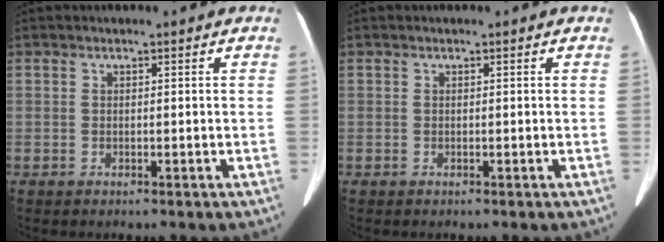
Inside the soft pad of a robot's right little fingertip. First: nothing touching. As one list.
[{"total": 0.0}]